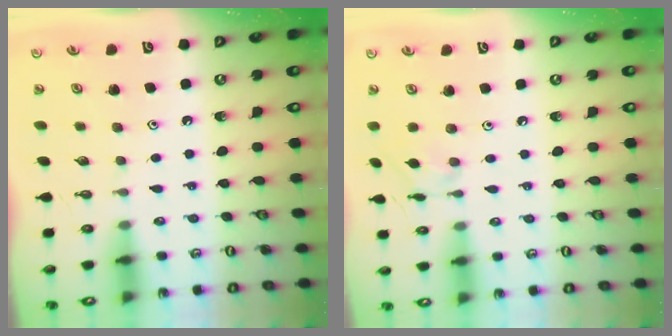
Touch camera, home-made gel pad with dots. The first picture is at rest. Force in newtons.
{"total": 2.6, "press": 2.6, "slide": 0.3}